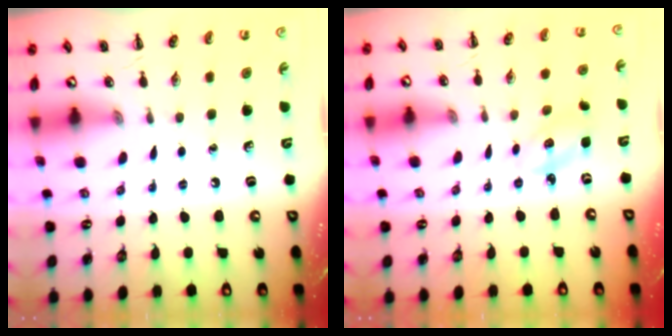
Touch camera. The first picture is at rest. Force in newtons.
{"total": 2.8, "press": 2.8, "slide": 0.7}